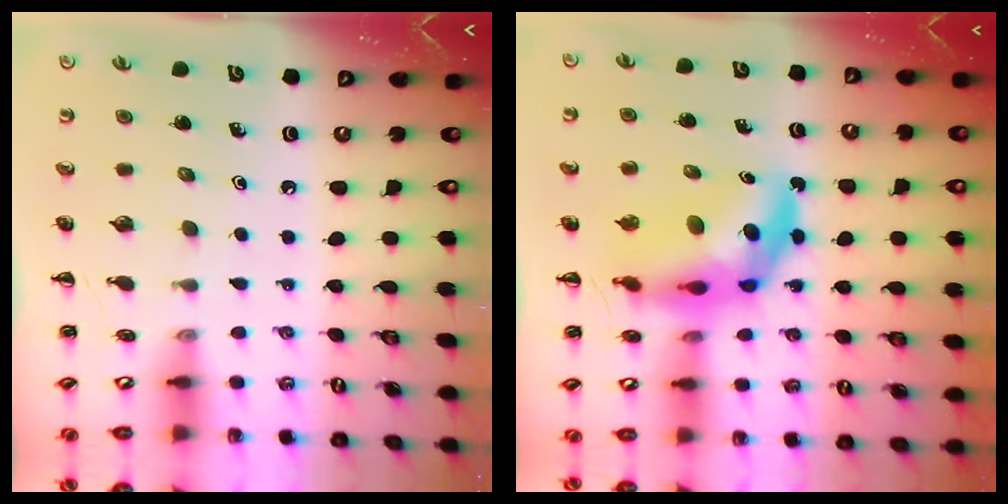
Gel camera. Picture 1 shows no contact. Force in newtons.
{"total": 10.7, "press": 10.2, "slide": 3.4}